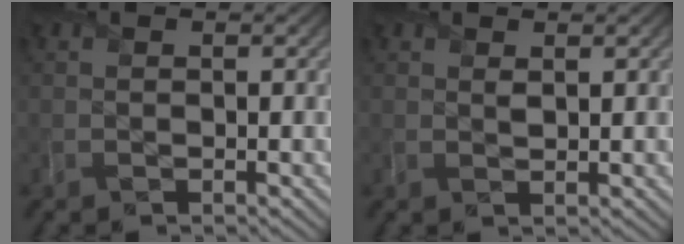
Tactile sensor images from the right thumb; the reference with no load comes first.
{"total": 1.2, "force": [0.8, 0.4, 0.7], "torque": [-0.019, -0.001, 0.016]}